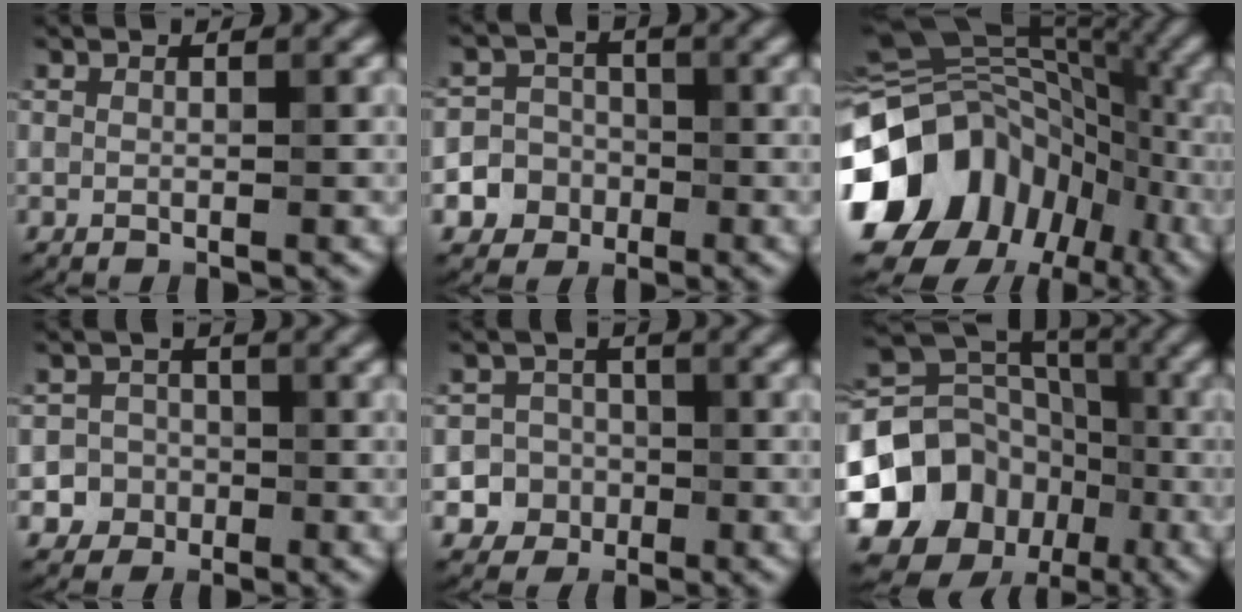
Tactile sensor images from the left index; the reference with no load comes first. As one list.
[{"total": 4.8, "force": [-1.8, 4.4, 0.5], "torque": [0.023, -0.002, -0.048]}, {"total": 14.7, "force": [-4.9, 11.7, 7.4], "torque": [-0.158, -0.005, -0.085]}, {"total": 3.8, "force": [-1.6, 3.5, 0.2], "torque": [0.038, -0.001, -0.036]}, {"total": 5.5, "force": [-2.1, 5.0, 0.5], "torque": [0.020, -0.002, -0.052]}, {"total": 16.6, "force": [-5.9, 14.5, 5.7], "torque": [-0.128, -0.016, -0.109]}]